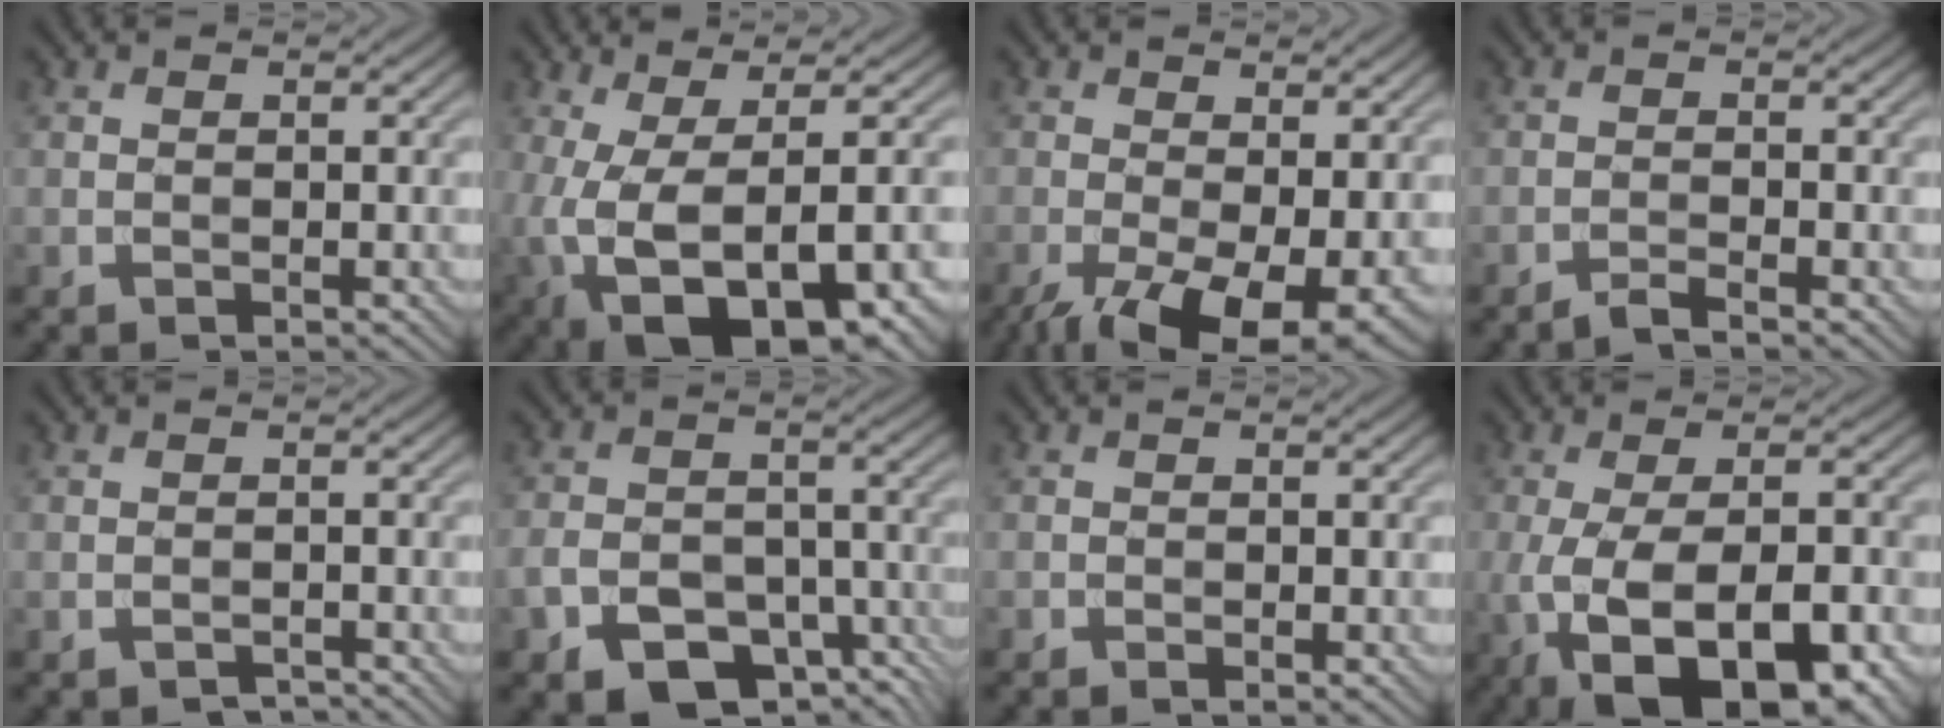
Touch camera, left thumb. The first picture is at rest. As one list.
[{"total": 15.0, "force": [-5.5, 6.5, 12.4], "torque": [-0.241, -0.046, -0.047]}, {"total": 11.0, "force": [-4.3, 4.7, 8.9], "torque": [-0.164, -0.026, -0.063]}, {"total": 1.8, "force": [-1.5, 0.1, 1.0], "torque": [-0.014, 0.005, -0.036]}, {"total": 1.2, "force": [-1.1, 0.5, 0.4], "torque": [-0.007, -0.001, -0.021]}, {"total": 10.9, "force": [-6.3, 6.5, 6.2], "torque": [-0.115, -0.015, -0.108]}, {"total": 0.7, "force": [-0.3, 0.4, 0.5], "torque": [-0.008, -0.001, -0.003]}, {"total": 15.2, "force": [-6.1, 6.6, 12.3], "torque": [-0.237, -0.036, -0.074]}]